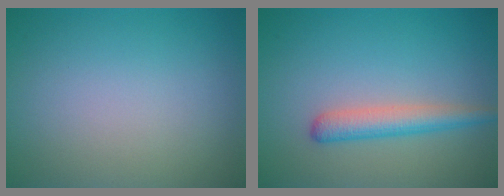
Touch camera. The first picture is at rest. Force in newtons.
{"total": 2.9, "press": 2.9, "slide": 0.1}